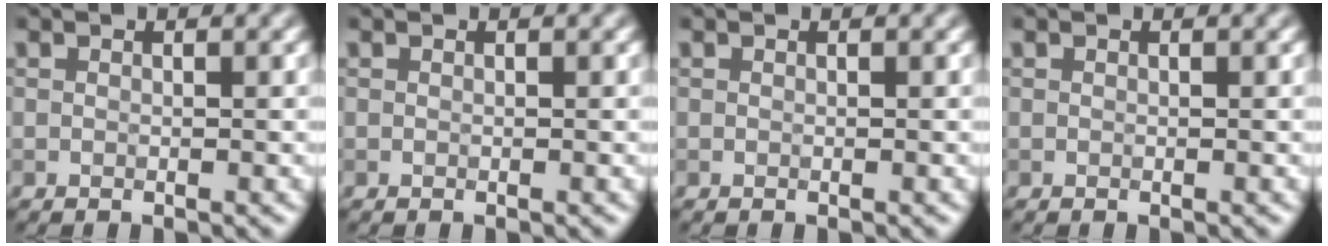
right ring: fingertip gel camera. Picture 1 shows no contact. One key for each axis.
{"total": 0.0}
{"total": 0.0}
{"total": 0.0}